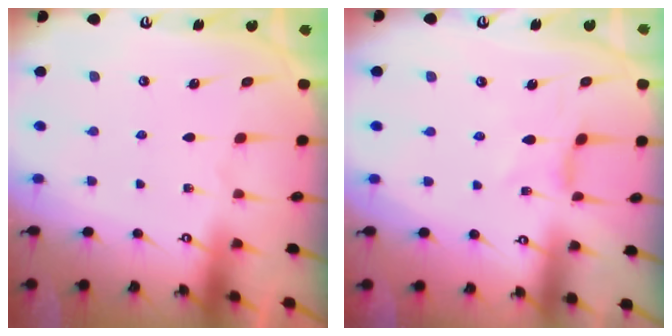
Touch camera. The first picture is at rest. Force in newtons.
{"total": 1.6, "press": 1.5, "slide": 0.4}